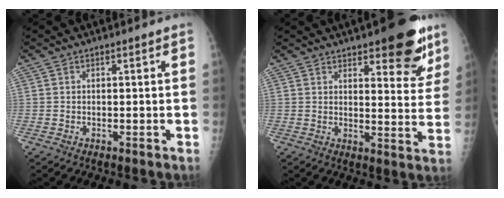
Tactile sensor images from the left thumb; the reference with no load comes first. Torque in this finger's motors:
{"motor_torque": [1.27, 1.19, 1.08, -0.52, 0.05]}